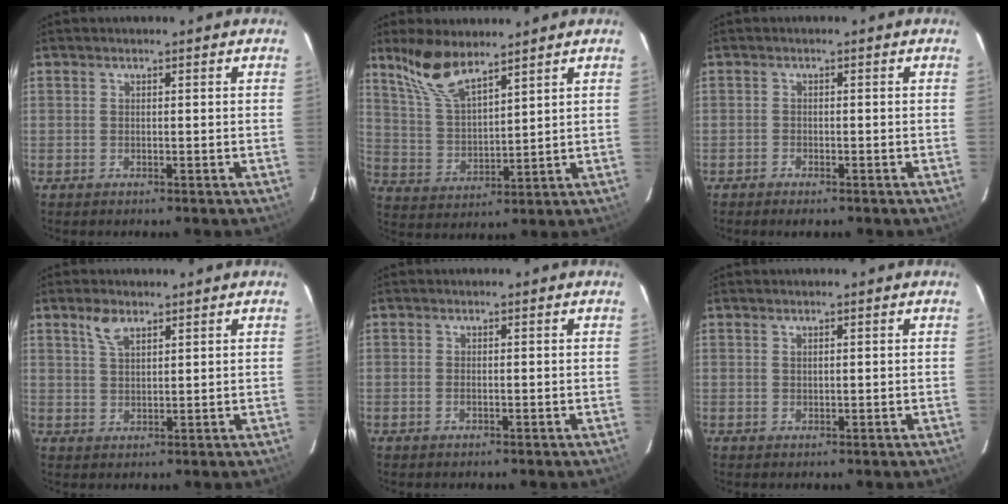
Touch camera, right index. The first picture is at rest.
{"total": 9.8, "force": [7.6, 2.9, 5.5], "torque": [-0.112, 0.010, 0.162]}
{"total": 2.0, "force": [-1.6, 0.8, 0.9], "torque": [-0.028, -0.002, -0.031]}
{"total": 3.9, "force": [2.6, 1.8, 2.3], "torque": [-0.045, 0.007, 0.050]}
{"total": 0.9, "force": [-0.2, 0.4, 0.8], "torque": [-0.017, 0.000, -0.005]}
{"total": 0.8, "force": [0.5, 0.4, 0.4], "torque": [-0.007, 0.002, 0.010]}